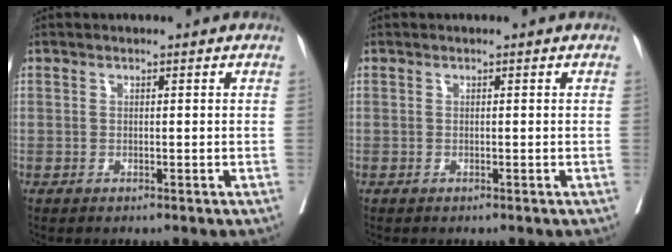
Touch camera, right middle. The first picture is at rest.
{"total": 0.0}